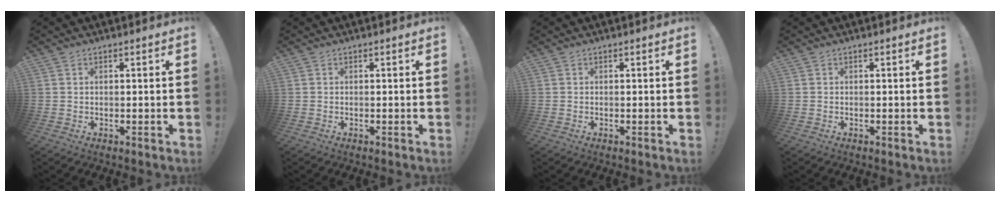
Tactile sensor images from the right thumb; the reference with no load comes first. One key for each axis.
{"total": 0.0}
{"total": 0.0}
{"total": 0.0}